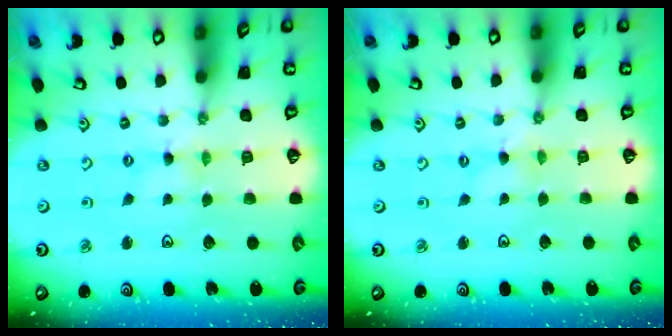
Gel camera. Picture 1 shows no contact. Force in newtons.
{"total": 0.0}